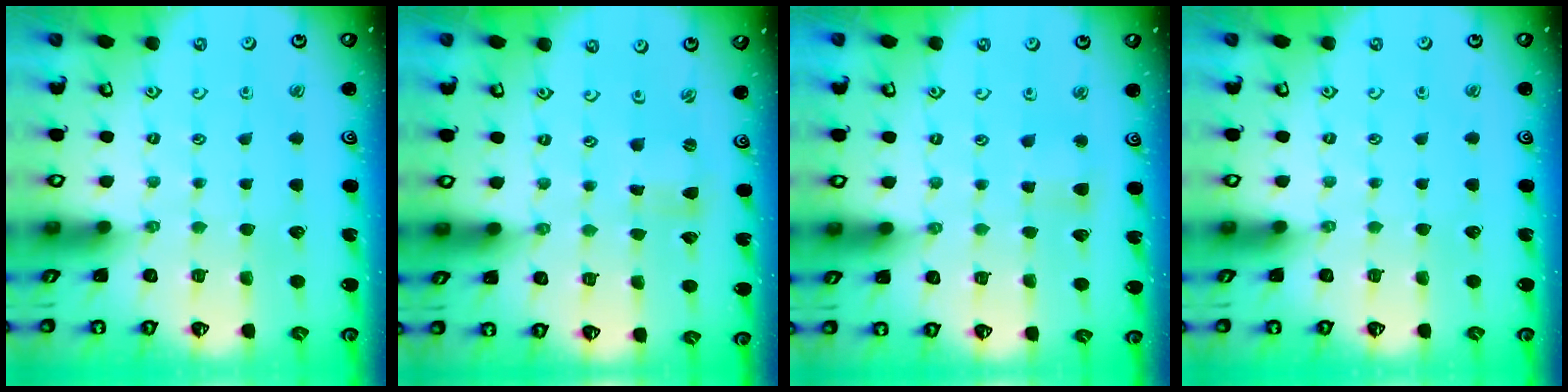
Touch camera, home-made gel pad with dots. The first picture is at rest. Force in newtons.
{"total": 0.0}
{"total": 3.5, "press": 3.5, "slide": 0.7}
{"total": 0.0}